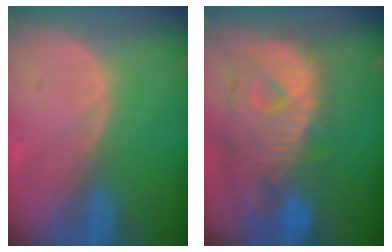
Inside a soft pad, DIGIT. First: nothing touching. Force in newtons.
{"total": 12.4, "press": 10.7, "slide": 6.3}